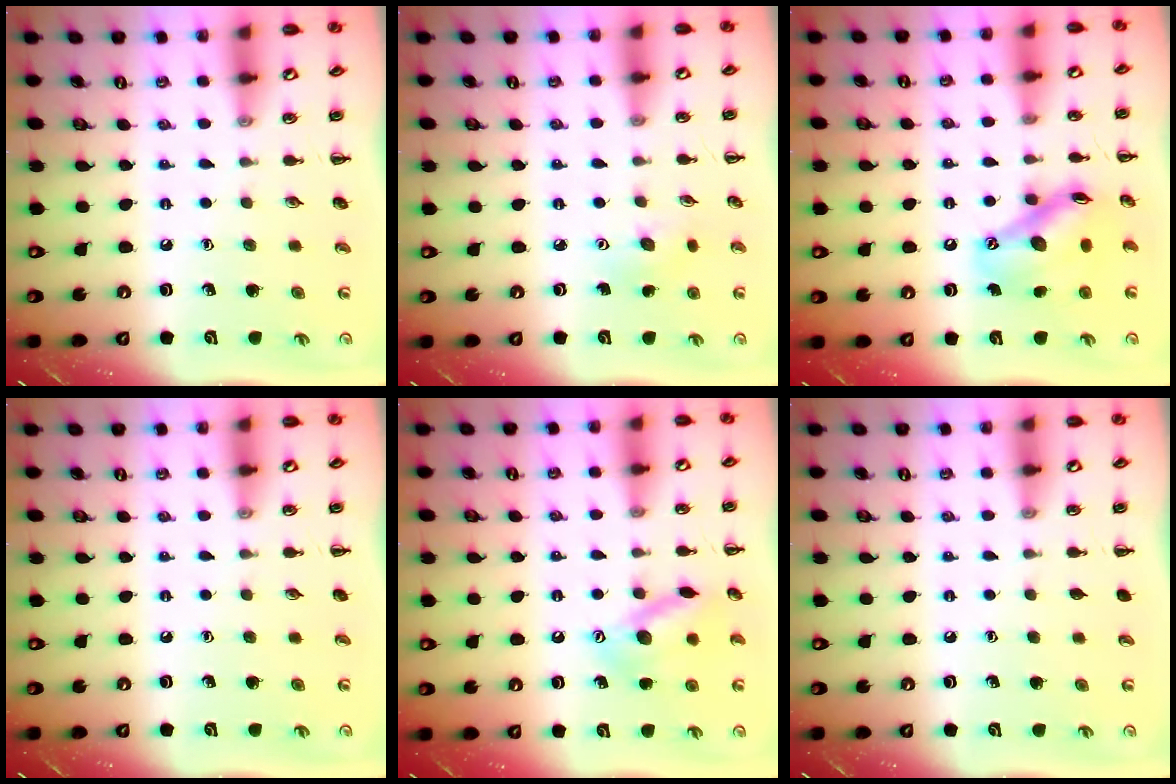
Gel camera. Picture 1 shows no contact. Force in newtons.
{"total": 3.6, "press": 3.5, "slide": 1.1}
{"total": 14.5, "press": 14.2, "slide": 2.4}
{"total": 0.0}
{"total": 13.4, "press": 13.2, "slide": 2.5}
{"total": 0.0}